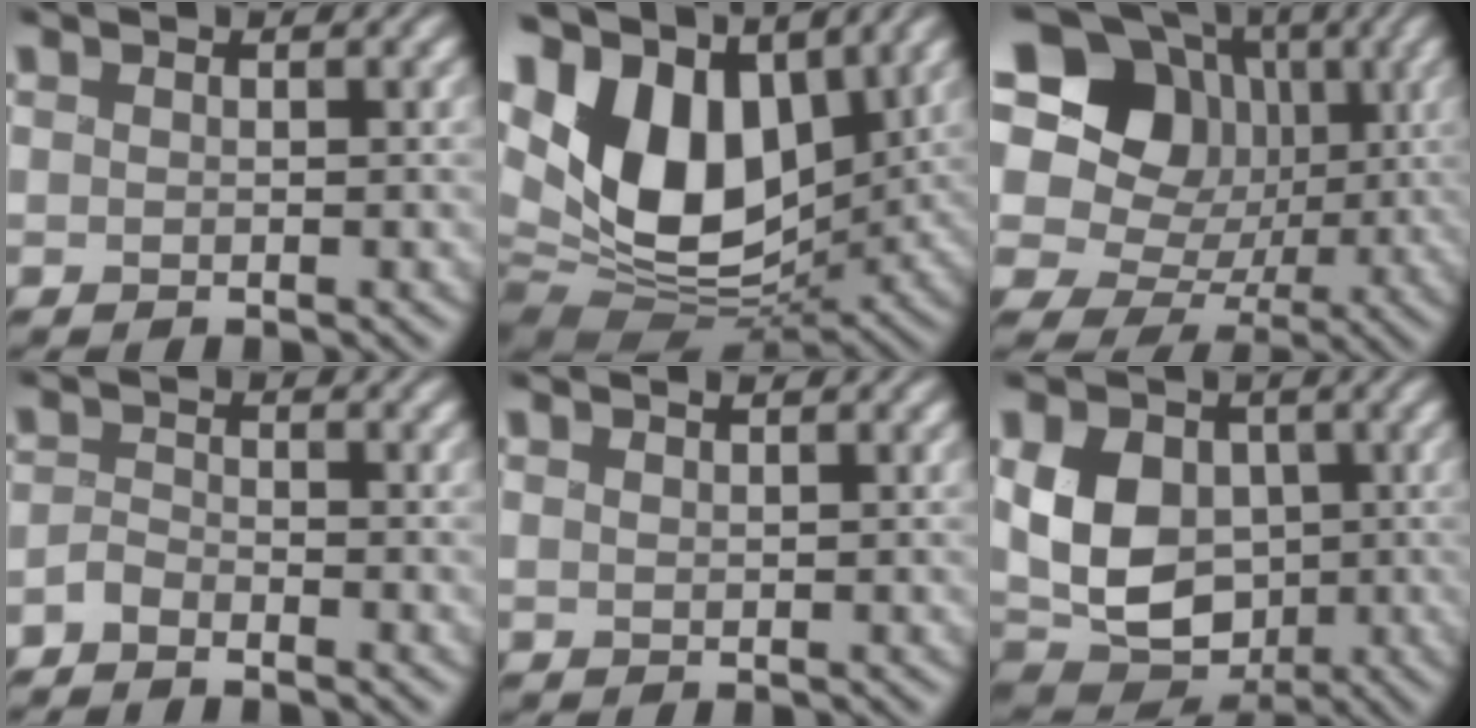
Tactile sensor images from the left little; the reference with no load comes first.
{"total": 13.4, "force": [3.0, 8.7, 9.7], "torque": [-0.195, 0.014, 0.038]}
{"total": 16.9, "force": [2.7, 14.7, 7.9], "torque": [-0.175, 0.048, 0.008]}
{"total": 1.7, "force": [-1.6, 0.3, 0.3], "torque": [-0.003, 0.005, -0.040]}
{"total": 0.9, "force": [0.5, 0.2, 0.7], "torque": [-0.010, 0.002, 0.001]}
{"total": 8.0, "force": [0.4, 6.1, 5.1], "torque": [-0.106, -0.005, -0.004]}